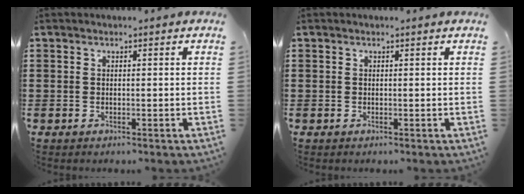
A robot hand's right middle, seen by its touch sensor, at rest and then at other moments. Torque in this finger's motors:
{"motor_torque": [0.00, 0.00, 0.00, 0.00]}